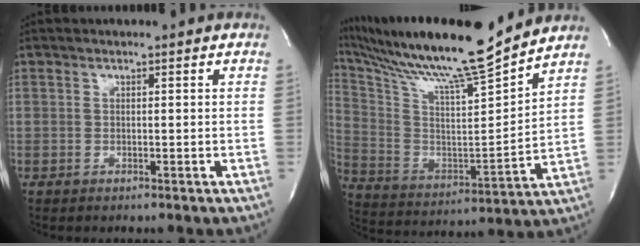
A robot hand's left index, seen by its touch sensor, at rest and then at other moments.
{"total": 20.9, "force": [18.1, -0.6, 10.4], "torque": [-0.206, -0.023, 0.308]}